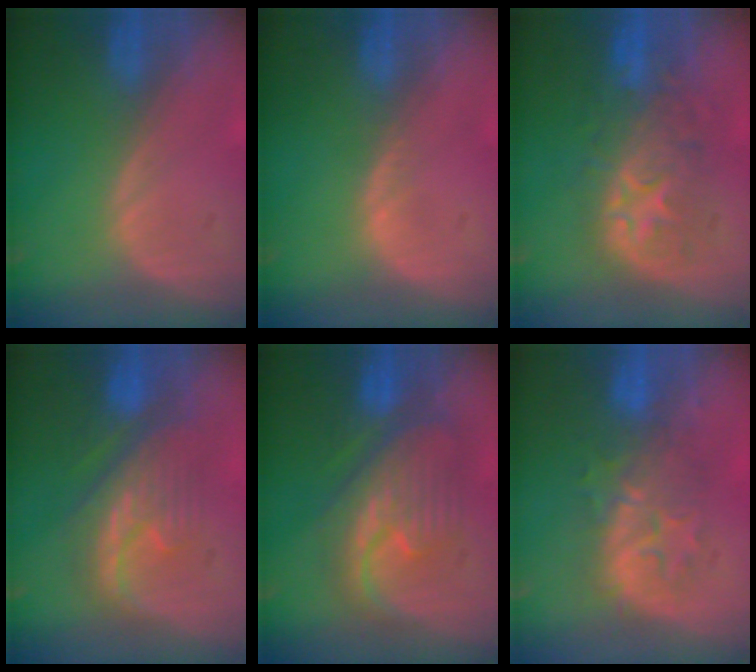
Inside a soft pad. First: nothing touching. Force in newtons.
{"total": 0.7, "press": 0.6, "slide": 0.3}
{"total": 8.7, "press": 8.6, "slide": 1.7}
{"total": 8.0, "press": 8.0, "slide": 1.0}
{"total": 9.1, "press": 9.0, "slide": 0.6}
{"total": 7.9, "press": 7.8, "slide": 1.3}